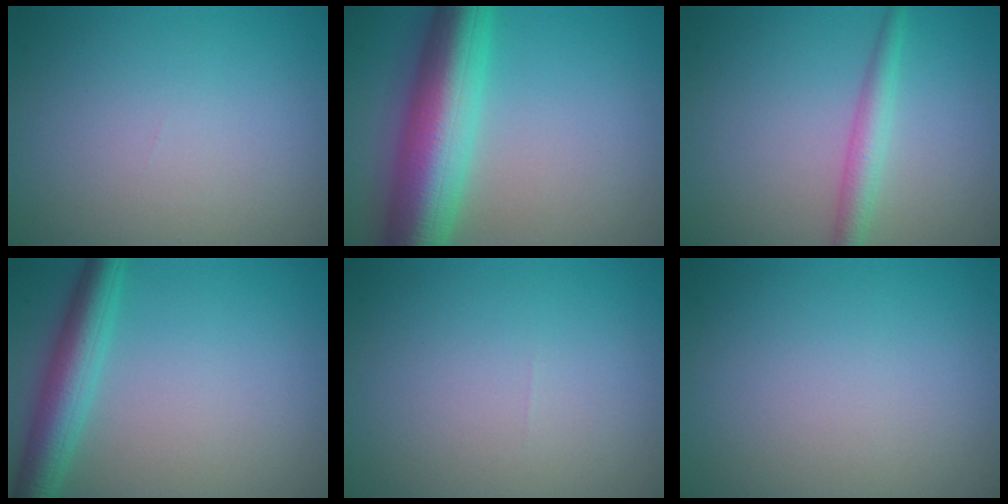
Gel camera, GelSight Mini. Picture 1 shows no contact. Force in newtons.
{"total": 10.4, "press": 10.4, "slide": 0.1}
{"total": 2.4, "press": 2.4, "slide": 0.0}
{"total": 4.6, "press": 4.6, "slide": 0.1}
{"total": 0.0}
{"total": 0.0}